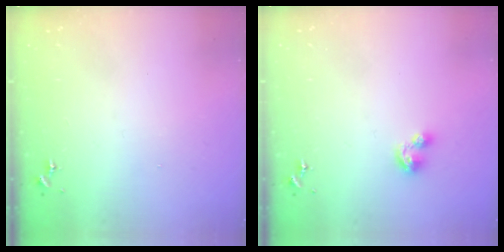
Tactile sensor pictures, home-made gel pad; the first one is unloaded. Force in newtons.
{"total": 5.1, "press": 5.1, "slide": 0.6}